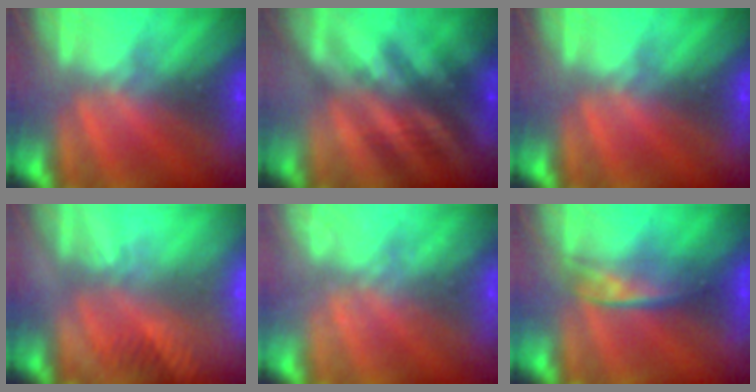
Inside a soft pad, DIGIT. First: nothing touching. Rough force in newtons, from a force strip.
{"total": 2.4}
{"total": 0.0}
{"total": 12.7}
{"total": 1.7}
{"total": 2.2}